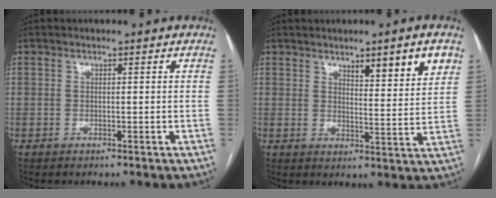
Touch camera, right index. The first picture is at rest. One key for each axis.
{"total": 7.5, "fx": 4.4, "fy": 0.8, "fz": 6.0, "tx": -0.083, "ty": -0.007, "tz": 0.065}